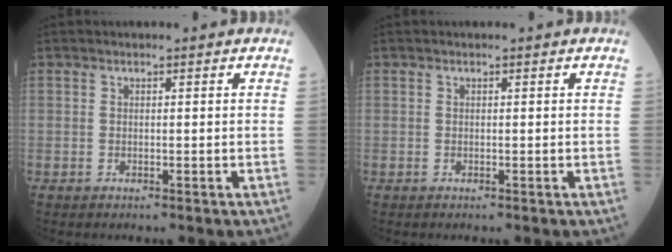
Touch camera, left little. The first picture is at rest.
{"total": 0.0}